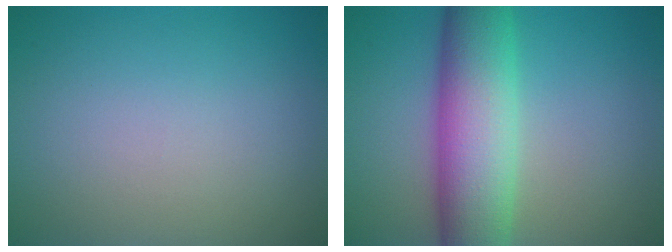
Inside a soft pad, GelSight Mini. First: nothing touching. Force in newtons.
{"total": 9.6, "press": 9.6, "slide": 0.3}